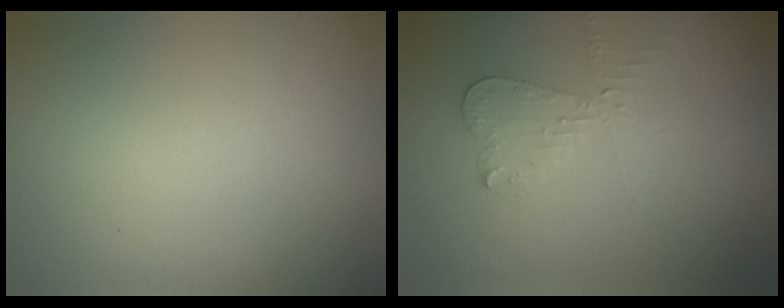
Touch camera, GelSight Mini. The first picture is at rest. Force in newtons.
{"total": 2.2, "press": 2.2, "slide": 0.2}